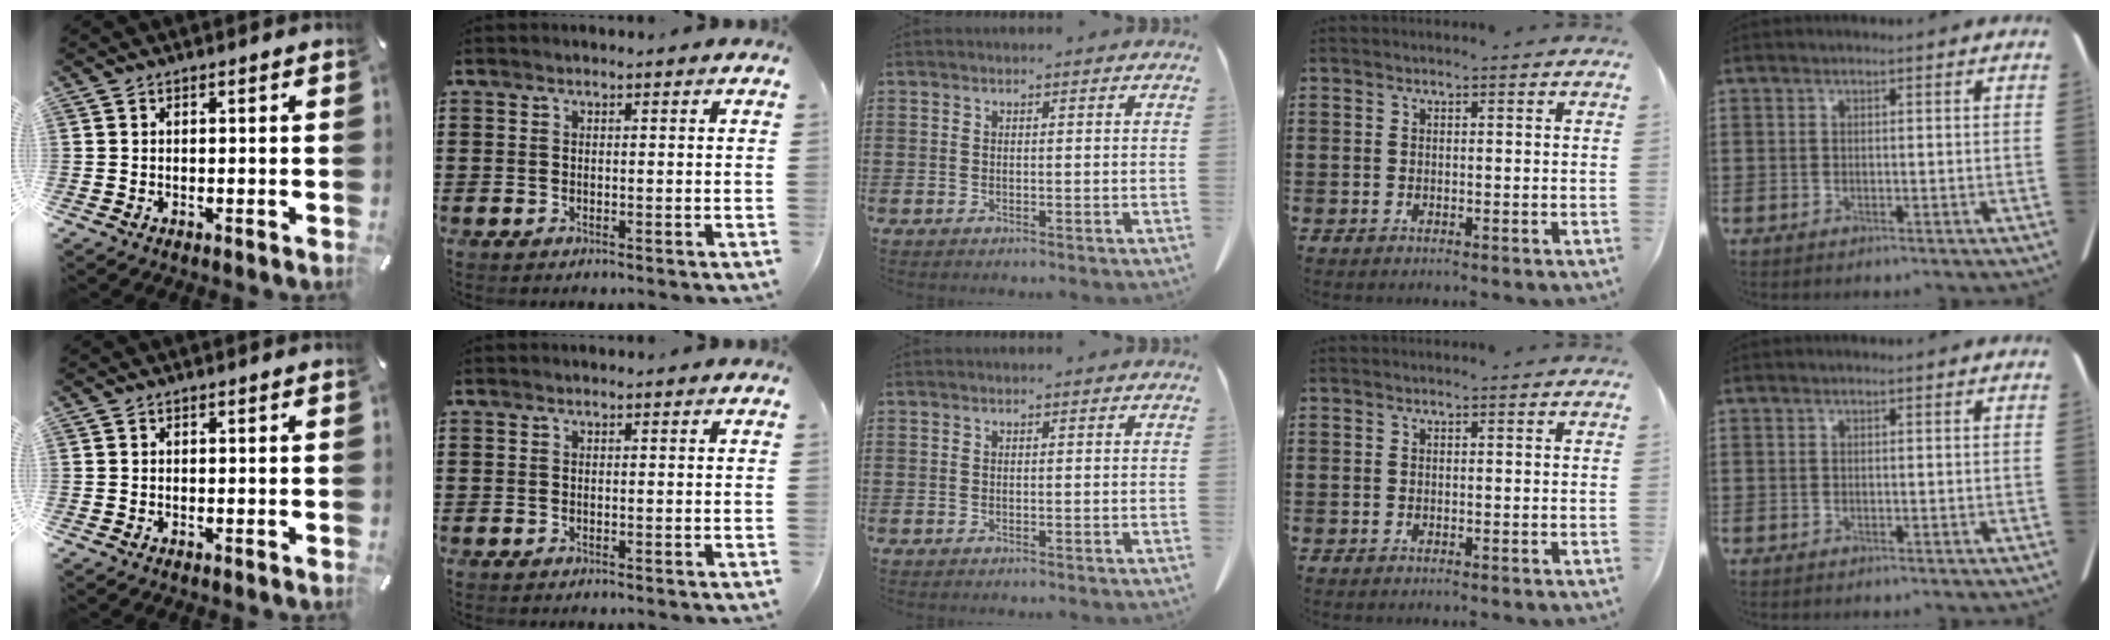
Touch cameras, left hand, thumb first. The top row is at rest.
{}